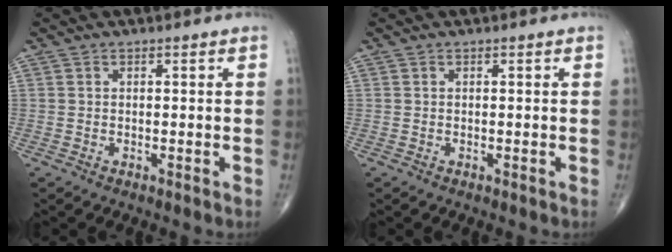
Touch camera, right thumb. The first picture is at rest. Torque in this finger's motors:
{"motor_torque": [0.02, 0.02, -0.03, 0.03, 0.00]}